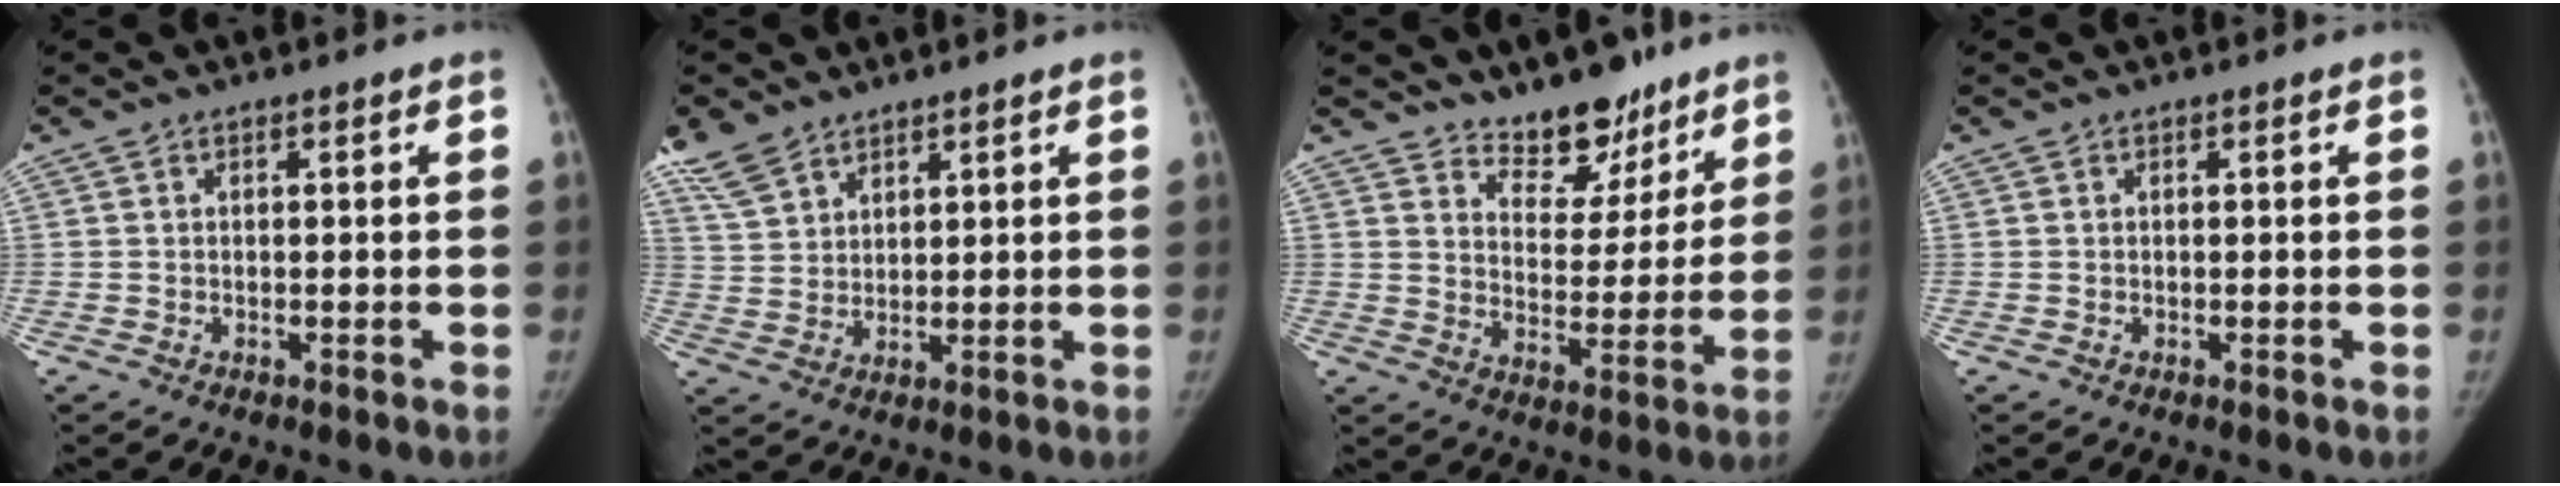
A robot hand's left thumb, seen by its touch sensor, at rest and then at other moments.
{"total": 6.8, "force": [5.3, 3.5, 2.4], "torque": [-0.041, -0.014, 0.115]}
{"total": 11.1, "force": [9.1, 5.2, 3.6], "torque": [-0.010, -0.067, 0.149]}
{"total": 0.0}